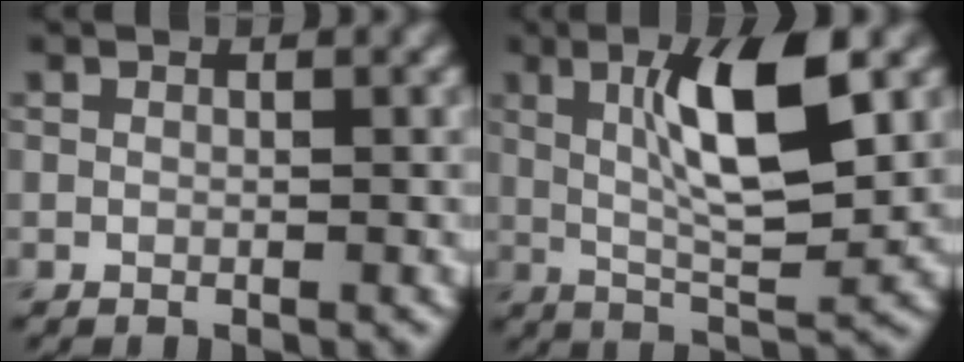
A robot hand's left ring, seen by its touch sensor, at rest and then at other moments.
{"total": 8.3, "force": [2.2, 2.0, 7.7], "torque": [-0.126, -0.001, 0.036]}